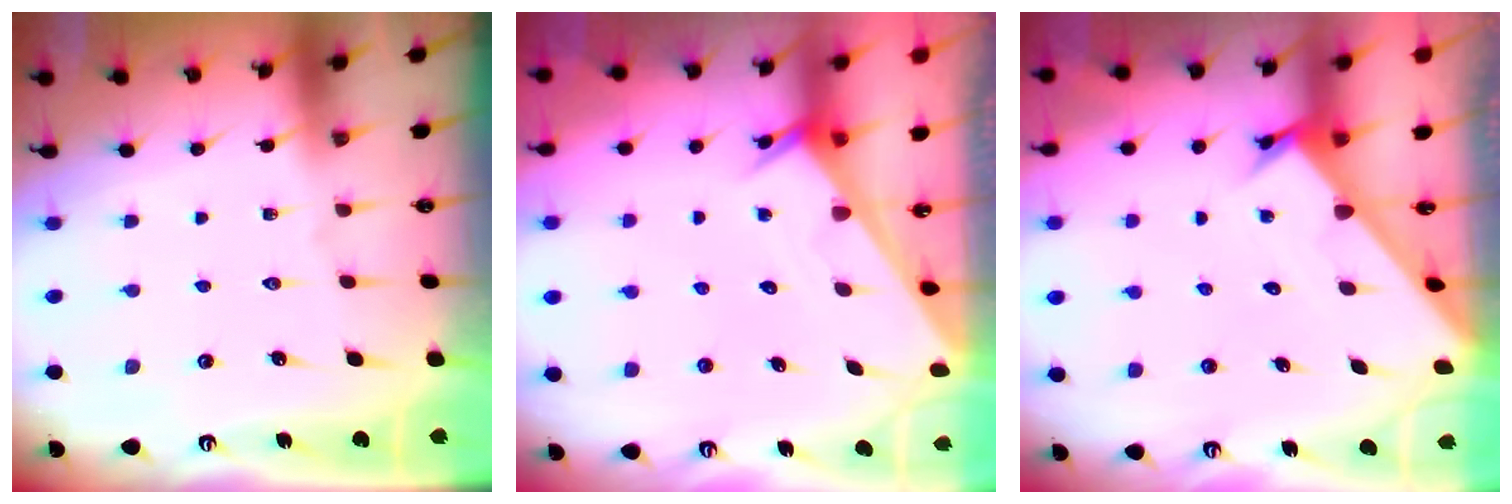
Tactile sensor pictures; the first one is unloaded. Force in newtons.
{"total": 4.9, "press": 4.9, "slide": 0.2}
{"total": 2.2, "press": 2.2, "slide": 0.1}